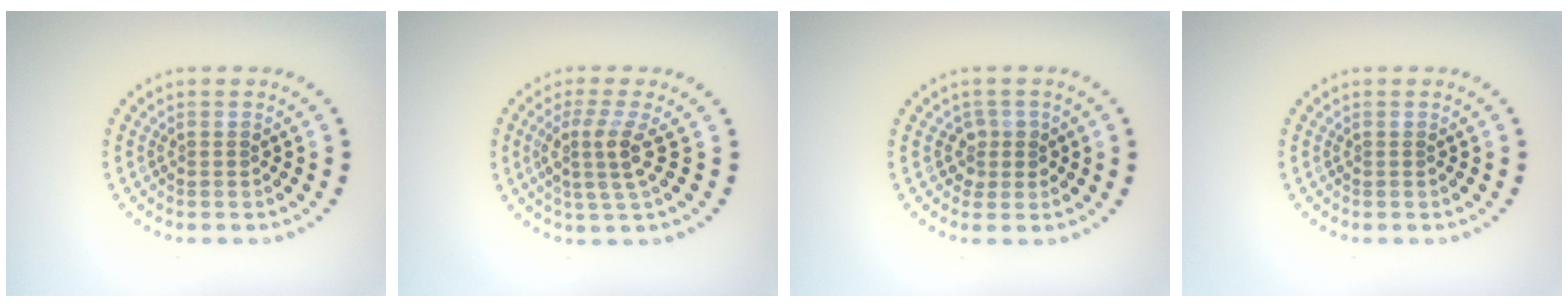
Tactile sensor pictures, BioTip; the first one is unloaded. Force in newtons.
{"total": 3.2, "press": 2.4, "slide": 2.0}
{"total": 1.7, "press": 1.4, "slide": 1.0}
{"total": 0.0}